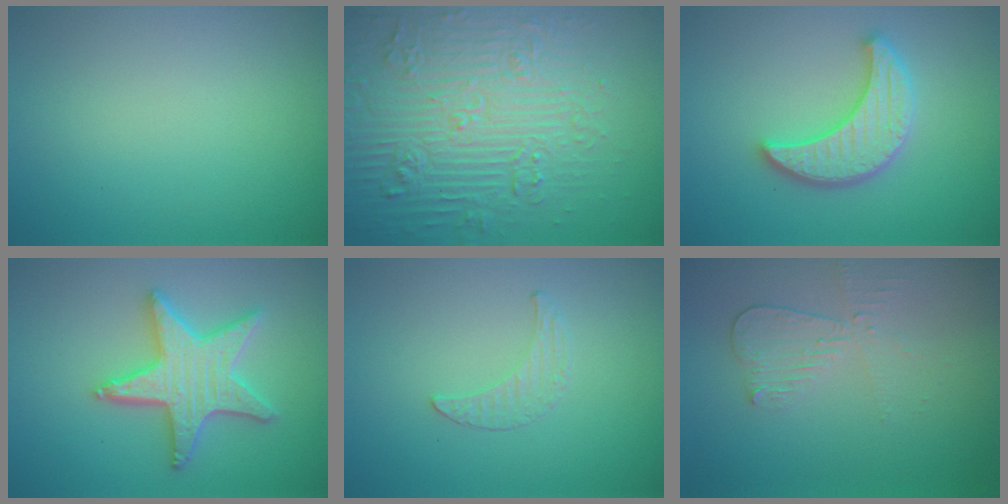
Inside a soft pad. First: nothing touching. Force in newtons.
{"total": 8.0, "press": 7.7, "slide": 2.0}
{"total": 4.8, "press": 4.8, "slide": 0.8}
{"total": 5.2, "press": 5.1, "slide": 0.9}
{"total": 0.5, "press": 0.5, "slide": 0.2}
{"total": 3.0, "press": 2.6, "slide": 1.4}